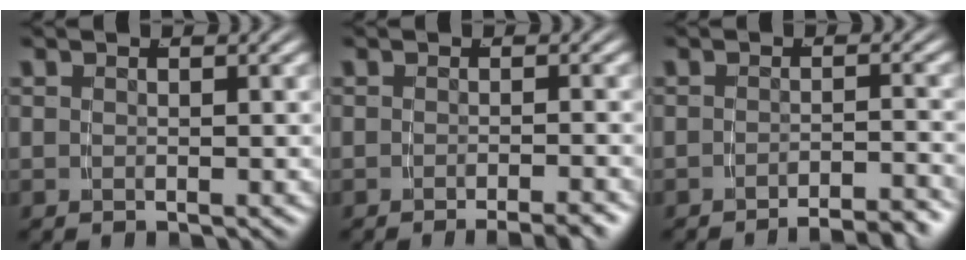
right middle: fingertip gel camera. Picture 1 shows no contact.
{"total": 2.8, "force": [-2.5, -0.1, 1.3], "torque": [-0.009, 0.003, -0.042]}
{"total": 5.0, "force": [-4.8, 0.2, 1.3], "torque": [-0.005, -0.001, -0.078]}